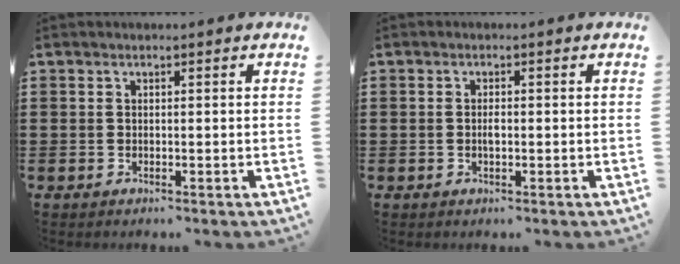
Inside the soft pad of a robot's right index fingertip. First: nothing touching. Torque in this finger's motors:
{"motor_torque": [2.14, 0.00, 0.13, 0.05]}